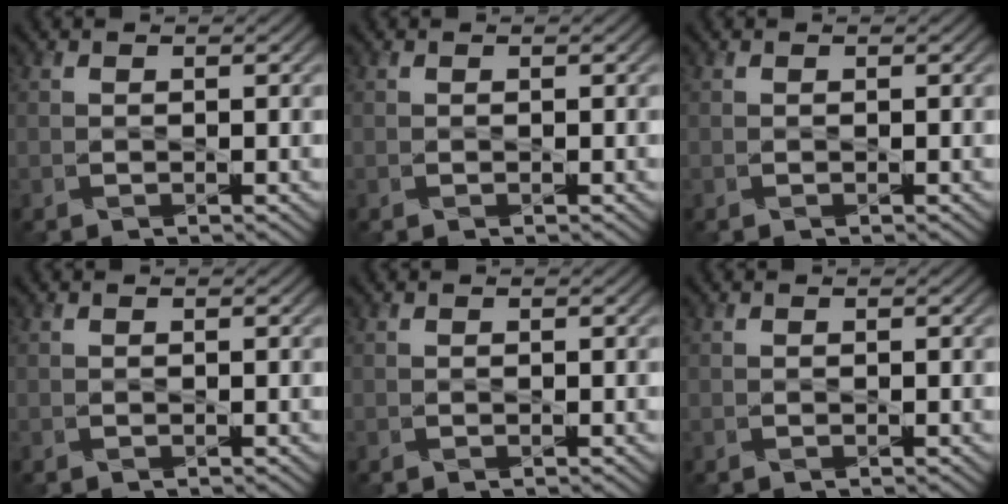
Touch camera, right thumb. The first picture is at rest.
{"total": 0.0}
{"total": 0.0}
{"total": 0.0}
{"total": 0.0}
{"total": 0.0}